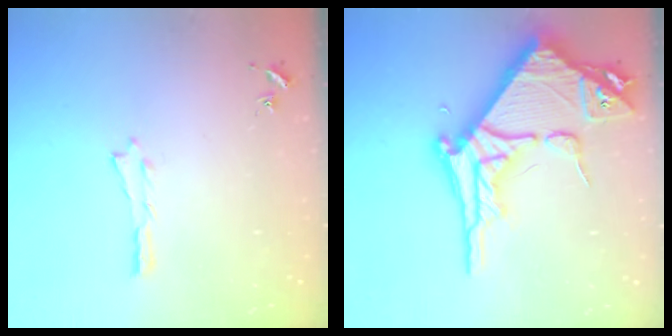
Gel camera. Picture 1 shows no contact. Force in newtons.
{"total": 10.5, "press": 10.4, "slide": 1.2}